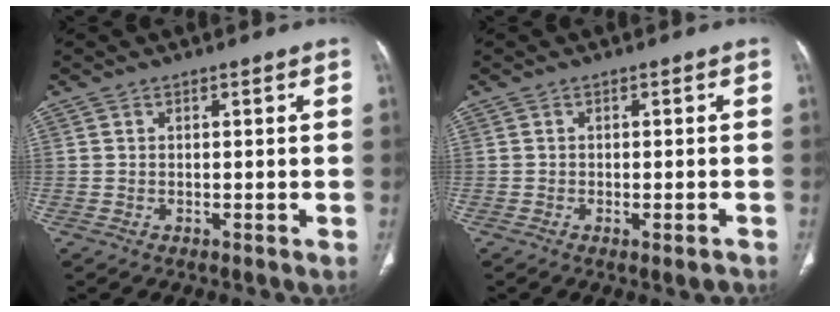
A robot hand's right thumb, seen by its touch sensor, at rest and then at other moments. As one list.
[{"total": 2.2, "force": [-1.2, 0.7, 1.8], "torque": [-0.025, 0.006, -0.011]}]